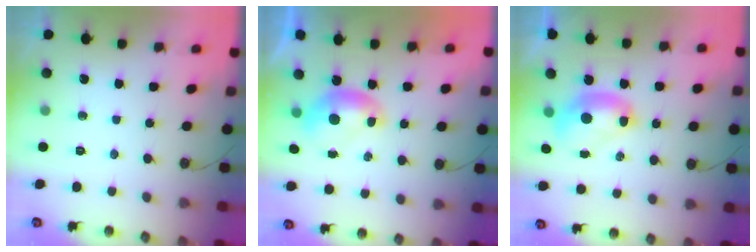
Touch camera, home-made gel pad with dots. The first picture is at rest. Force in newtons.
{"total": 0.0}
{"total": 2.6, "press": 2.6, "slide": 0.1}